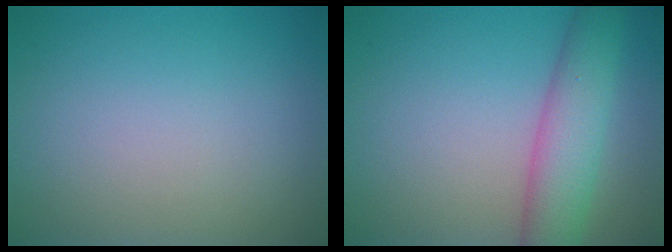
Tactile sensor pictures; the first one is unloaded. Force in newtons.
{"total": 5.4, "press": 5.4, "slide": 0.2}